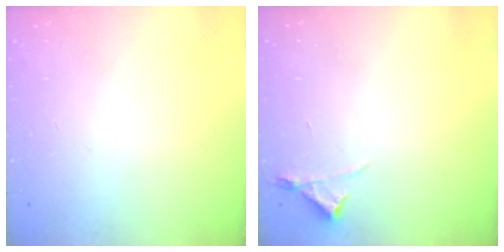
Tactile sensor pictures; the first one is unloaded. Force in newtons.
{"total": 3.0, "press": 2.9, "slide": 0.5}